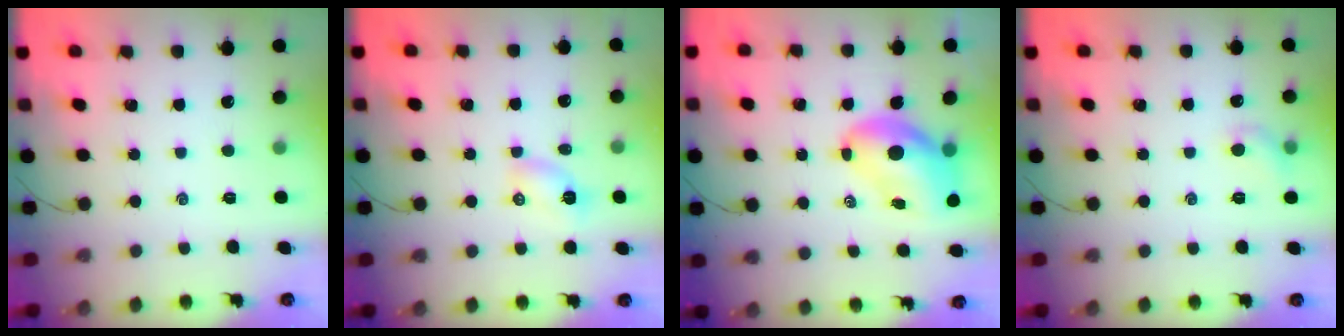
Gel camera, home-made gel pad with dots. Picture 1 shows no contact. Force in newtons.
{"total": 4.2, "press": 4.0, "slide": 1.3}
{"total": 9.5, "press": 9.1, "slide": 2.6}
{"total": 6.2, "press": 6.0, "slide": 1.4}